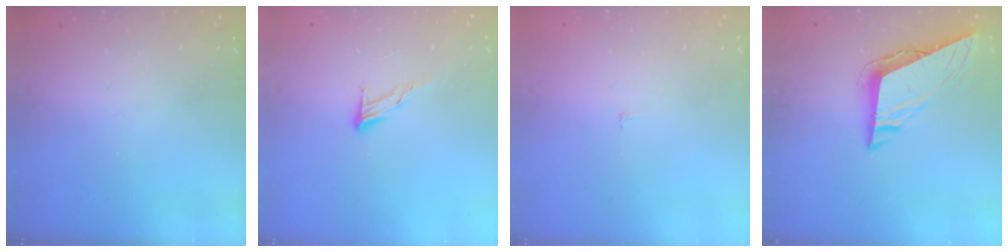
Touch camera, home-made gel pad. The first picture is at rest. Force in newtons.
{"total": 7.2, "press": 7.2, "slide": 0.6}
{"total": 2.3, "press": 2.3, "slide": 0.2}
{"total": 8.3, "press": 8.2, "slide": 1.5}